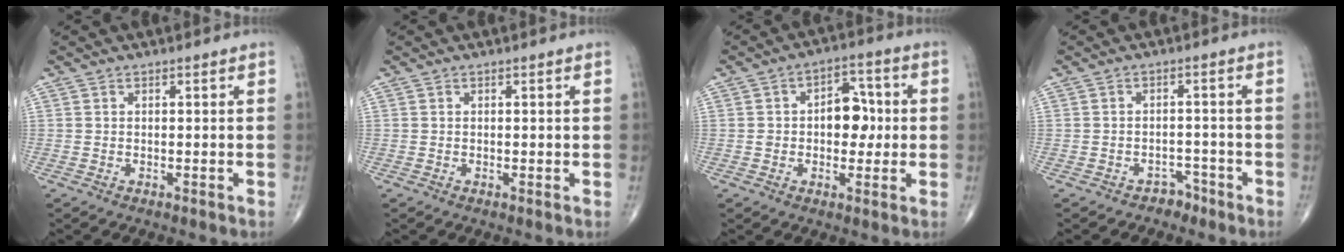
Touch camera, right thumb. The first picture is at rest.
{"total": 0.0}
{"total": 8.5, "force": [0.3, 5.7, 6.3], "torque": [-0.049, 0.020, 0.000]}
{"total": 2.6, "force": [-2.1, 1.6, 0.1], "torque": [0.006, 0.020, -0.031]}